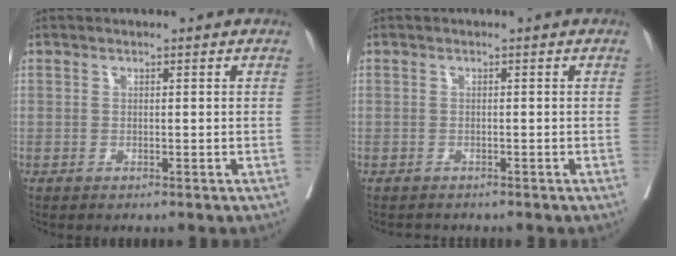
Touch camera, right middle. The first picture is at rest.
{"total": 1.4, "force": [-1.3, 0.4, 0.1], "torque": [-0.006, -0.005, -0.021]}